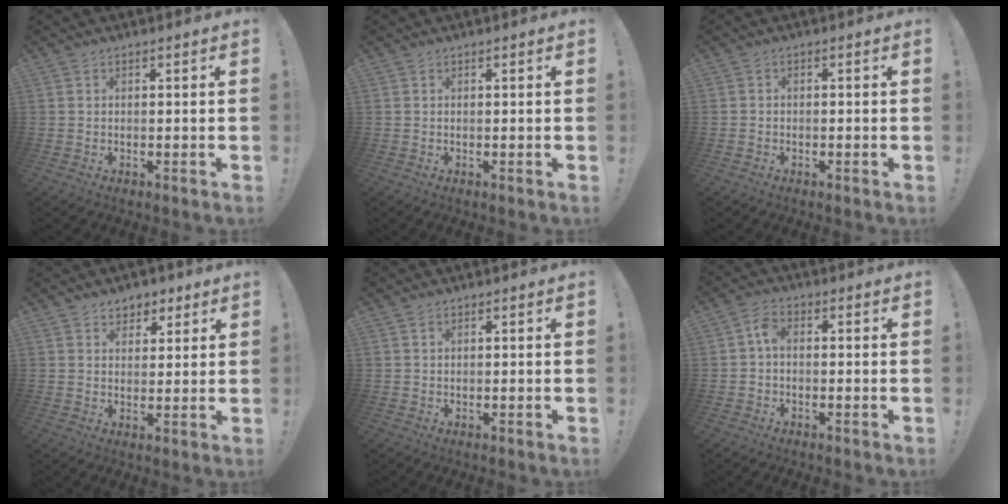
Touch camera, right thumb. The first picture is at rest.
{"total": 0.0}
{"total": 1.2, "force": [-1.0, 0.5, 0.3], "torque": [-0.004, 0.001, -0.017]}
{"total": 5.0, "force": [3.3, 3.7, 1.0], "torque": [0.001, -0.019, 0.059]}
{"total": 0.6, "force": [0.5, 0.2, 0.4], "torque": [-0.001, -0.004, 0.007]}
{"total": 3.7, "force": [-0.3, 2.1, 3.1], "torque": [-0.056, 0.013, -0.005]}